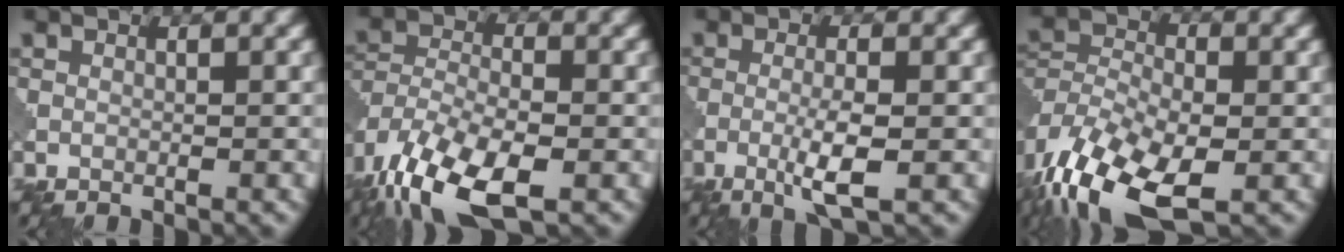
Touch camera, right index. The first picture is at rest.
{"total": 11.9, "force": [-7.6, 5.3, 7.5], "torque": [-0.152, -0.029, -0.138]}
{"total": 3.8, "force": [-1.1, 0.6, 3.6], "torque": [-0.068, -0.002, -0.024]}
{"total": 12.8, "force": [-7.9, 6.5, 7.7], "torque": [-0.160, -0.024, -0.135]}